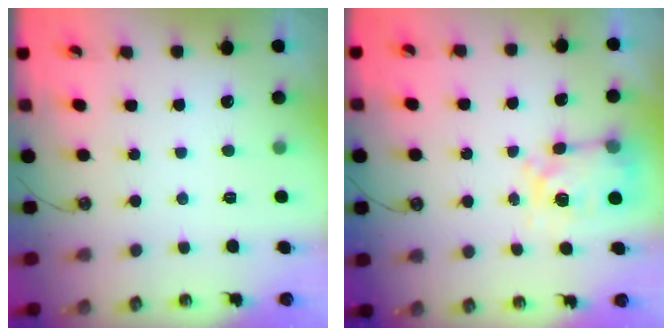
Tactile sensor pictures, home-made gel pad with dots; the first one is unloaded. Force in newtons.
{"total": 7.2, "press": 7.1, "slide": 0.6}